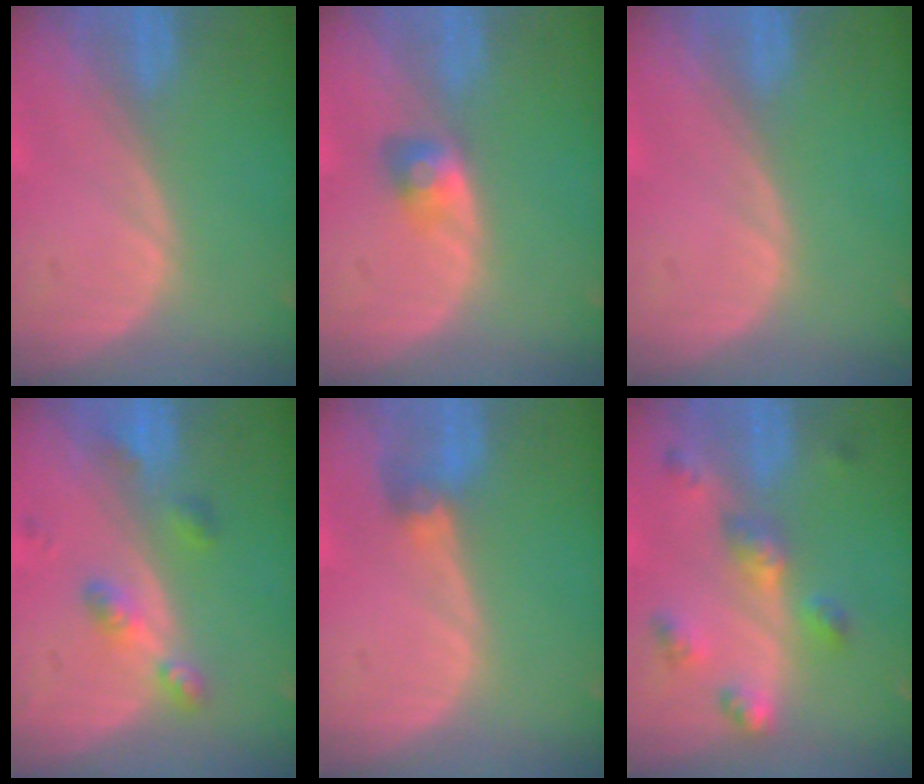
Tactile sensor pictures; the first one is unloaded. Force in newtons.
{"total": 2.8, "press": 2.6, "slide": 1.2}
{"total": 0.0}
{"total": 4.6, "press": 4.5, "slide": 1.0}
{"total": 2.8, "press": 2.6, "slide": 1.0}
{"total": 6.3, "press": 5.7, "slide": 2.7}